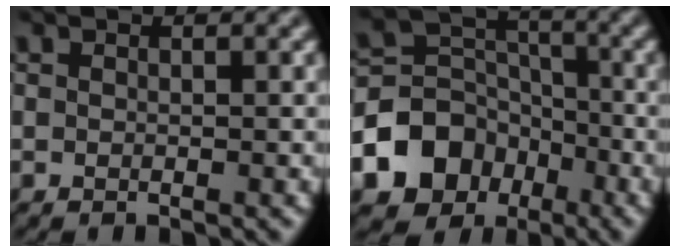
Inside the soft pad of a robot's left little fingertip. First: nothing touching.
{"total": 10.5, "force": [-5.2, 8.4, 3.4], "torque": [-0.068, -0.010, -0.112]}